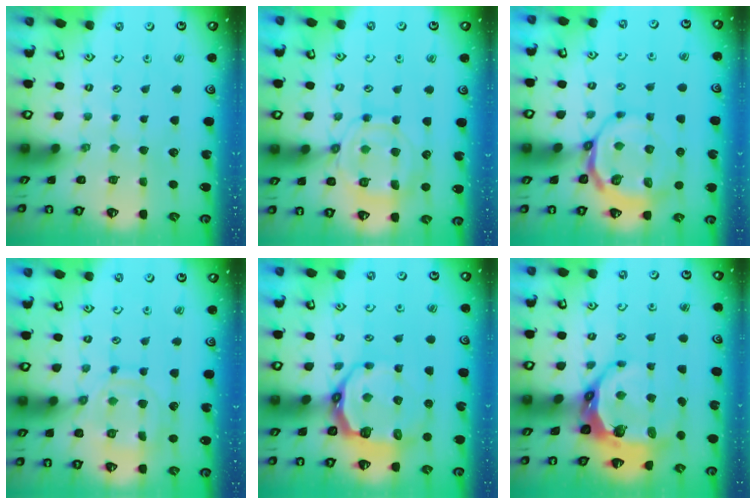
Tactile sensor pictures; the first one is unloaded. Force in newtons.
{"total": 12.8, "press": 12.7, "slide": 1.2}
{"total": 9.7, "press": 9.5, "slide": 2.3}
{"total": 12.8, "press": 12.8, "slide": 1.0}
{"total": 9.6, "press": 8.5, "slide": 4.4}
{"total": 10.3, "press": 9.1, "slide": 4.7}